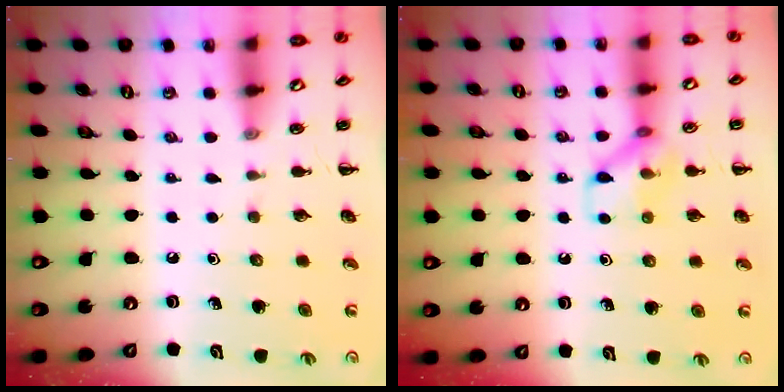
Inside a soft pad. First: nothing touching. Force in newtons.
{"total": 8.2, "press": 8.2, "slide": 0.4}